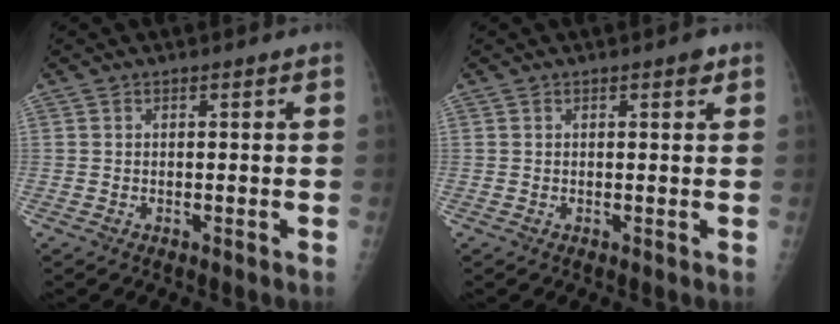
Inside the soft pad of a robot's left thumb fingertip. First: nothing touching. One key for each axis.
{"total": 1.2, "fx": 0.7, "fy": 0.4, "fz": 0.9, "tx": -0.009, "ty": -0.001, "tz": 0.007}